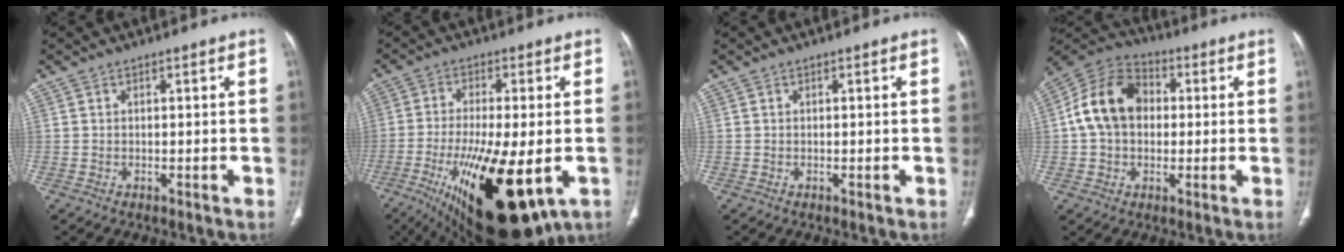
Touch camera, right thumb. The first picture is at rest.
{"total": 22.8, "force": [-7.6, 8.1, 19.9], "torque": [-0.338, -0.027, -0.102]}
{"total": 0.0}
{"total": 13.7, "force": [1.2, 10.3, 8.9], "torque": [-0.146, 0.030, 0.010]}